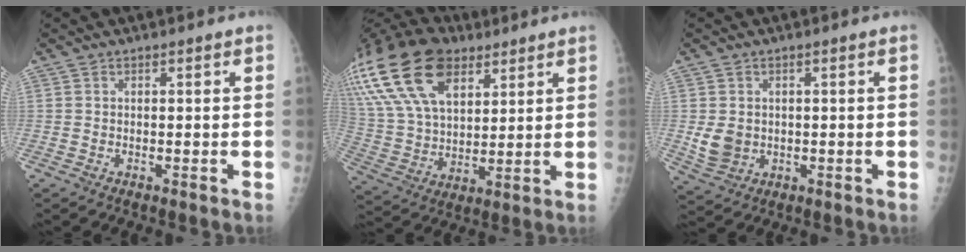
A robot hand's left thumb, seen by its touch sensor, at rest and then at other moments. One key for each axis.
{"total": 33.8, "fx": 16.8, "fy": 20.7, "fz": 20.7, "tx": -0.492, "ty": 0.046, "tz": 0.312}
{"total": 5.5, "fx": 0.0, "fy": 4.6, "fz": 3.0, "tx": -0.044, "ty": -0.005, "tz": 0.014}